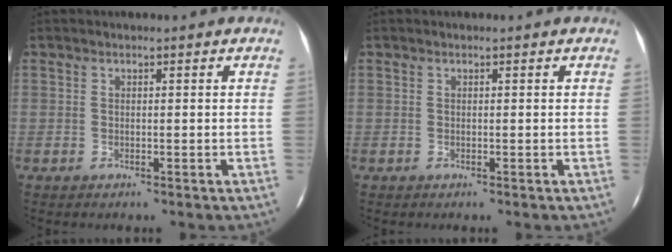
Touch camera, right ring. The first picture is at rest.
{"total": 0.0}